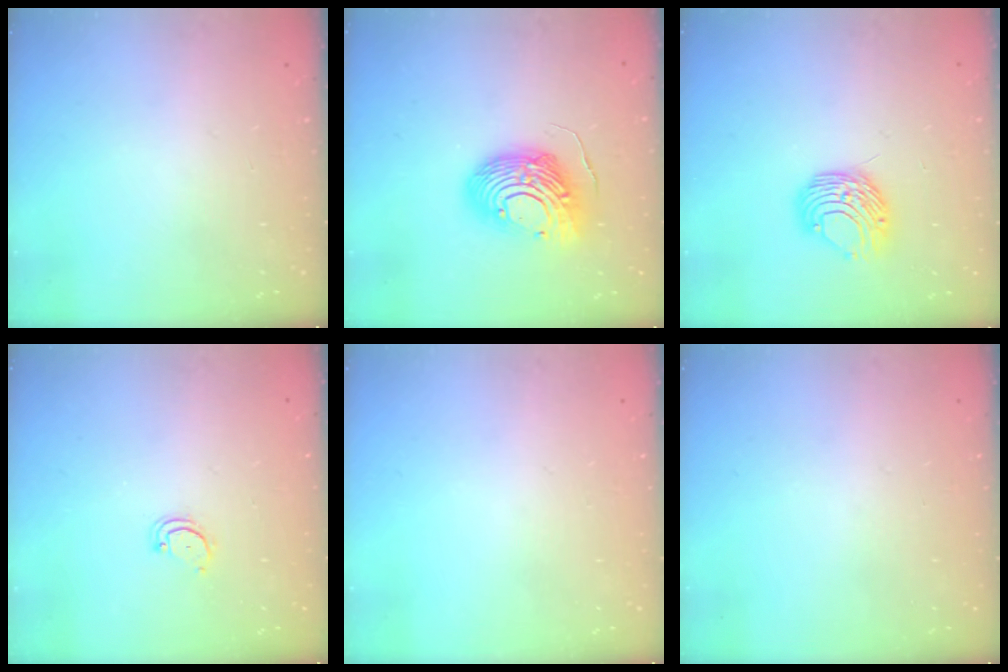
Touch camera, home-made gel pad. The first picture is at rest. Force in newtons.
{"total": 14.1, "press": 14.0, "slide": 1.2}
{"total": 8.9, "press": 8.9, "slide": 0.7}
{"total": 3.4, "press": 3.4, "slide": 0.2}
{"total": 0.0}
{"total": 0.0}